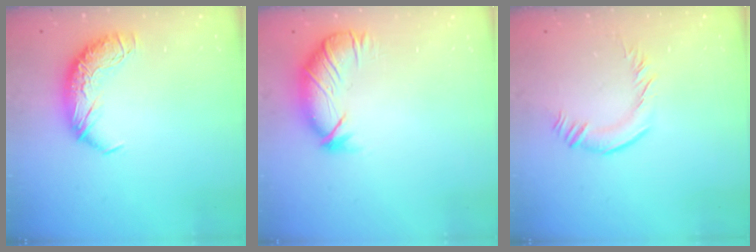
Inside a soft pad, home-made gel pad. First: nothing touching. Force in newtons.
{"total": 2.7, "press": 2.4, "slide": 1.4}
{"total": 1.8, "press": 1.6, "slide": 0.7}